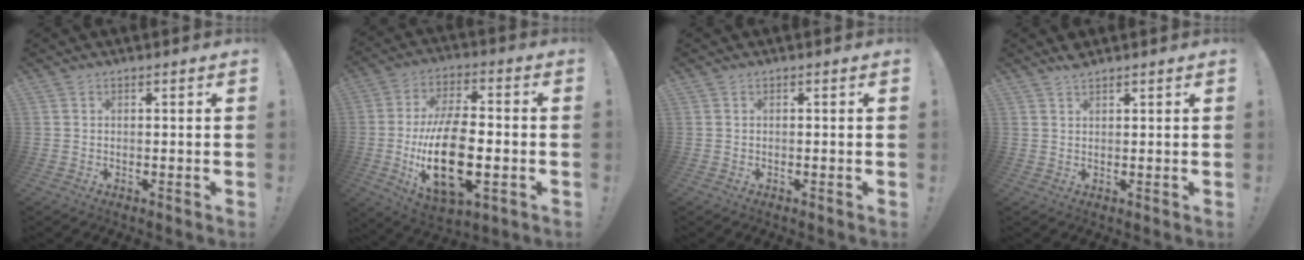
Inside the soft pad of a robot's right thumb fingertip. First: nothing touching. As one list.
[{"total": 21.2, "force": [-3.8, 10.4, 18.0], "torque": [-0.333, -0.002, -0.057]}, {"total": 0.0}, {"total": 2.4, "force": [2.2, 0.6, 0.6], "torque": [0.002, -0.012, 0.037]}]